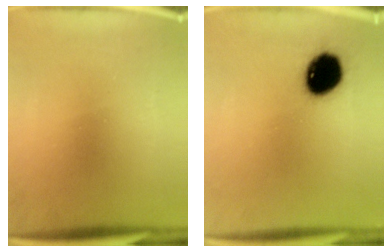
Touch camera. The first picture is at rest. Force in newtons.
{"total": 12.9}